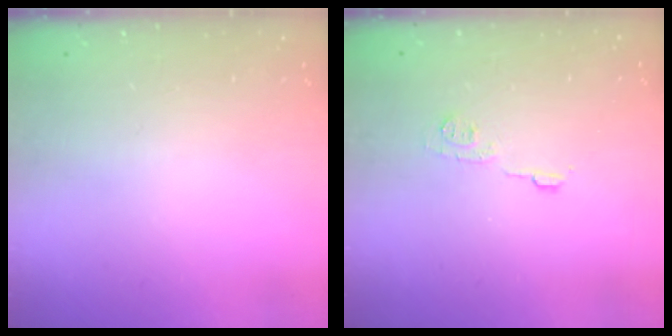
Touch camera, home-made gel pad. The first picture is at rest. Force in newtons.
{"total": 5.4, "press": 5.4, "slide": 0.7}